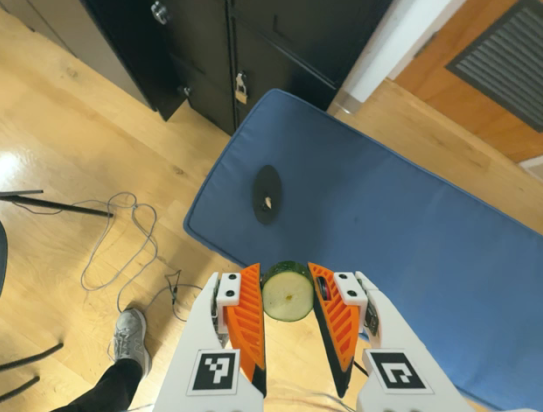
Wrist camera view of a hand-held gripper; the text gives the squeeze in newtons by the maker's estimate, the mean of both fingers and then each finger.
{"total": 9.7, "left": 9.5, "right": 9.9}